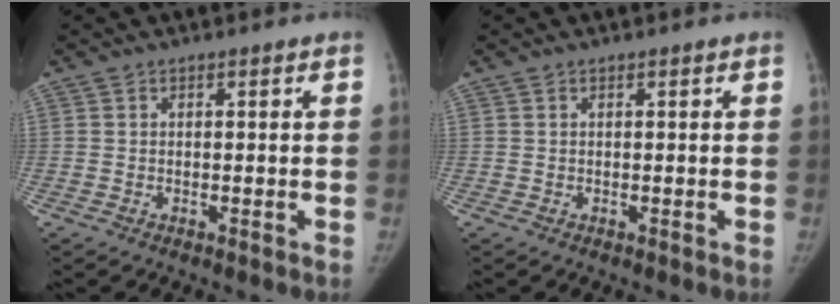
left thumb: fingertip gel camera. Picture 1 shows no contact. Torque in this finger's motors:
{"motor_torque": [0.04, 0.02, 0.10, -0.06, 0.01]}